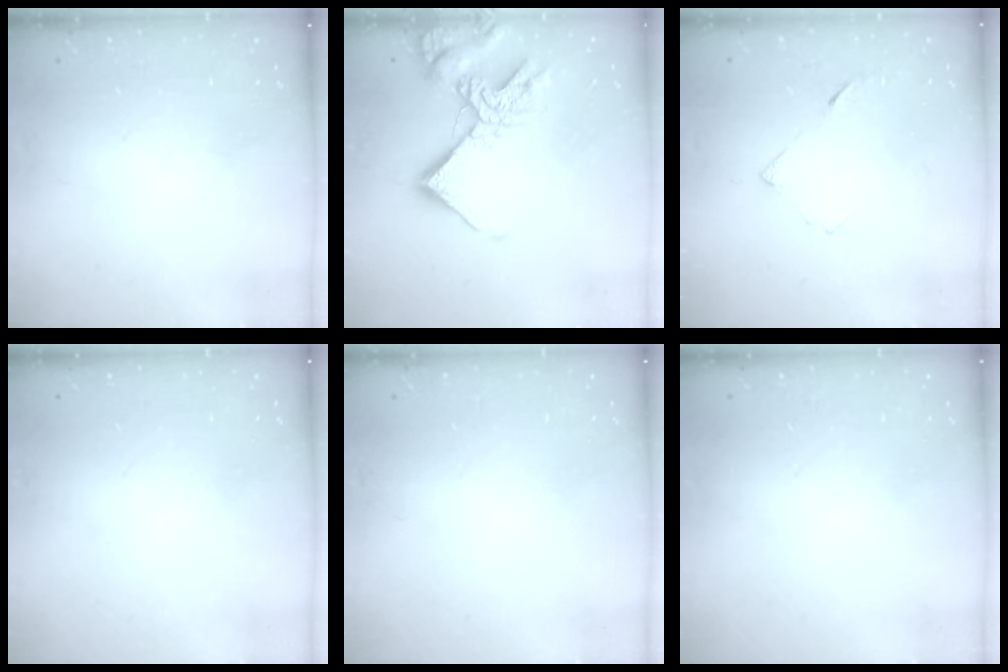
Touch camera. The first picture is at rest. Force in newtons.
{"total": 13.5, "press": 13.4, "slide": 1.5}
{"total": 4.3, "press": 4.2, "slide": 0.6}
{"total": 0.0}
{"total": 0.0}
{"total": 0.0}